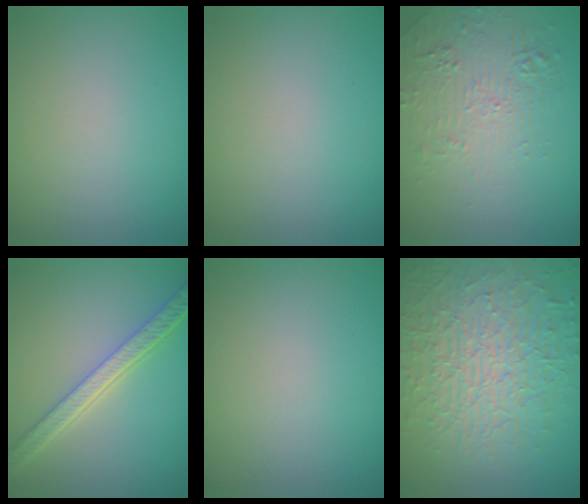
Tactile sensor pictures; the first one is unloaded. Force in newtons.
{"total": 0.0}
{"total": 2.1, "press": 1.5, "slide": 1.5}
{"total": 5.2, "press": 4.0, "slide": 3.3}
{"total": 0.0}
{"total": 9.0, "press": 6.2, "slide": 6.5}